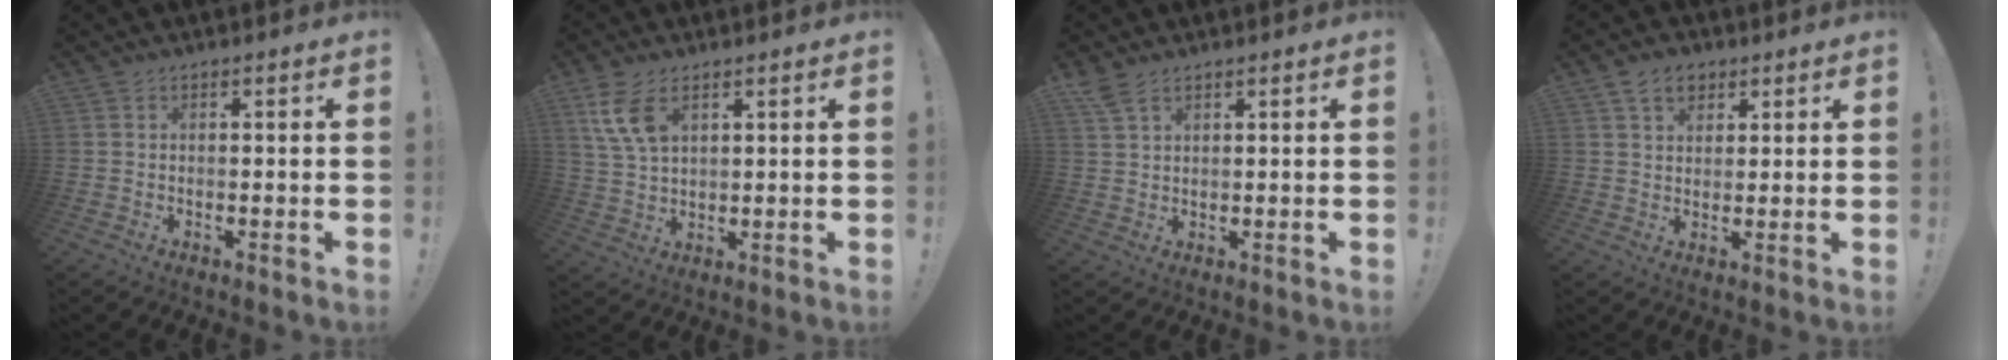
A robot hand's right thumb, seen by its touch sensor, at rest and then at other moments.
{"total": 8.9, "force": [4.5, 4.9, 5.9], "torque": [-0.117, -0.016, 0.086]}
{"total": 4.1, "force": [2.9, 1.8, 2.3], "torque": [-0.046, -0.011, 0.056]}
{"total": 6.8, "force": [3.7, 4.9, 3.0], "torque": [-0.045, -0.008, 0.070]}